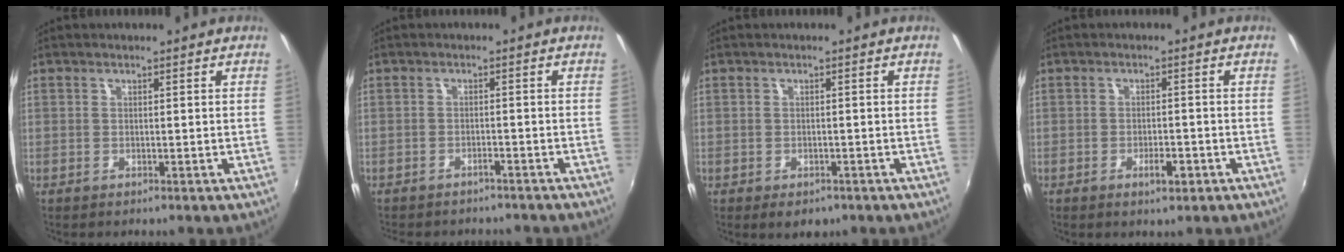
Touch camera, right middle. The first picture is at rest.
{"total": 4.5, "force": [-4.1, 1.1, 1.4], "torque": [-0.040, -0.010, -0.057]}
{"total": 3.4, "force": [-2.1, 2.0, 1.7], "torque": [-0.033, -0.014, -0.027]}
{"total": 3.0, "force": [-1.6, 1.0, 2.3], "torque": [-0.044, -0.003, -0.021]}